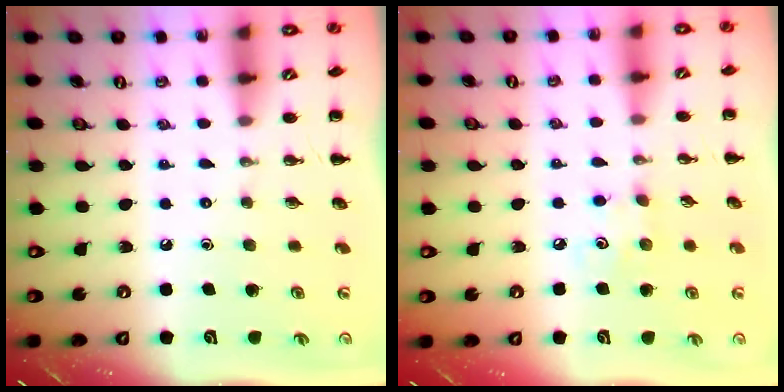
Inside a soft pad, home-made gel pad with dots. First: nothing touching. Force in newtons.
{"total": 4.2, "press": 4.1, "slide": 0.9}